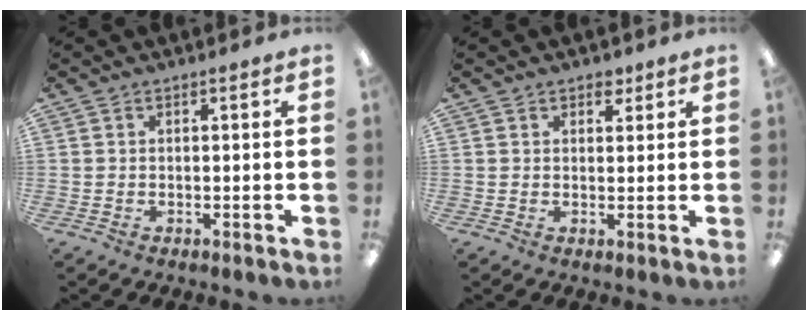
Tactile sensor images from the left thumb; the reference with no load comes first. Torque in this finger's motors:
{"motor_torque": [-0.08, 0.06, -0.27, 0.31, 0.01]}